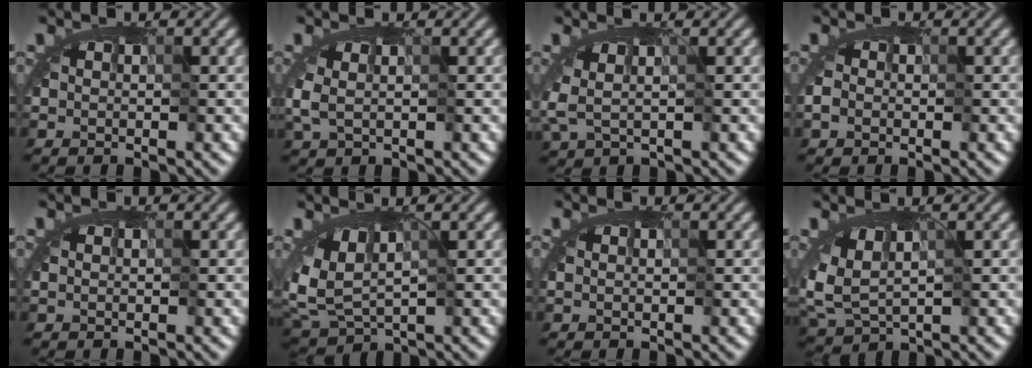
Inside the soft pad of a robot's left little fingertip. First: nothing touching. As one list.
[{"total": 1.2, "force": [0.4, 0.5, 1.0], "torque": [-0.023, 0.000, 0.009]}, {"total": 1.2, "force": [0.2, 0.3, 1.1], "torque": [-0.021, -0.003, 0.008]}, {"total": 0.8, "force": [0.1, 0.6, 0.5], "torque": [-0.007, 0.001, -0.001]}, {"total": 0.0}, {"total": 3.1, "force": [0.5, 1.8, 2.4], "torque": [-0.051, -0.007, 0.016]}, {"total": 0.0}, {"total": 2.2, "force": [0.4, 1.1, 1.8], "torque": [-0.041, -0.007, 0.014]}]